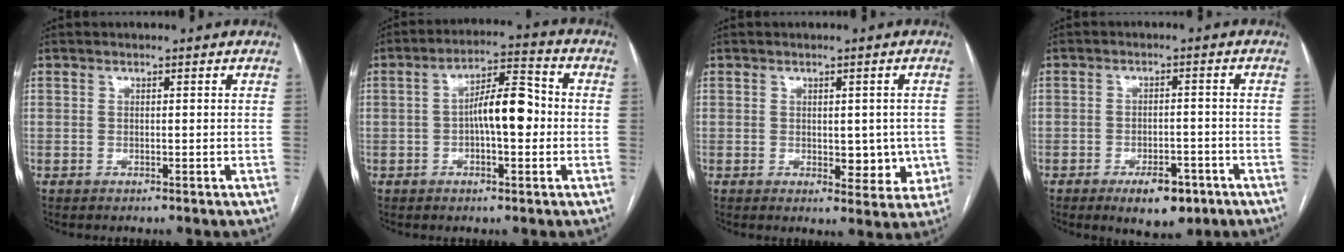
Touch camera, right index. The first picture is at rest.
{"total": 8.4, "force": [-0.6, 2.5, 8.0], "torque": [-0.138, 0.025, -0.012]}
{"total": 5.9, "force": [-0.5, 3.3, 4.9], "torque": [-0.045, 0.001, 0.004]}
{"total": 6.7, "force": [-4.0, 3.0, 4.5], "torque": [-0.062, 0.000, -0.052]}